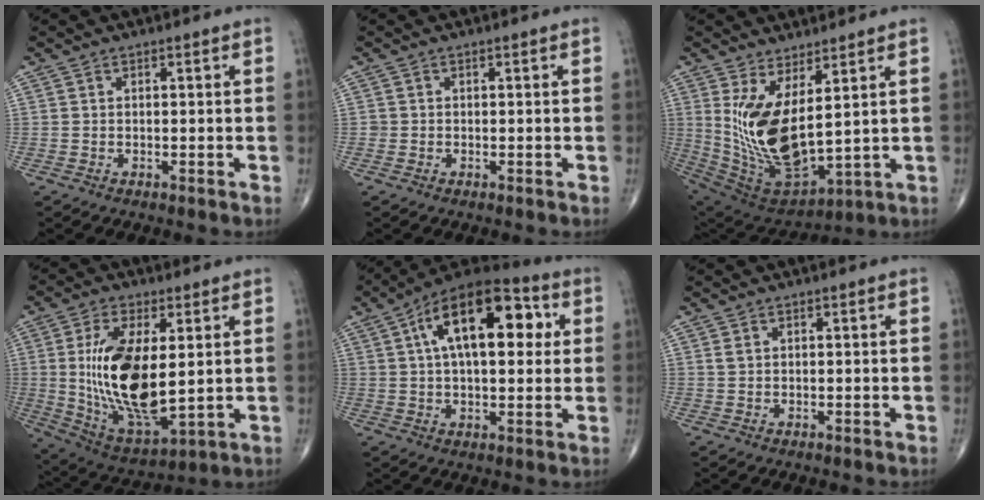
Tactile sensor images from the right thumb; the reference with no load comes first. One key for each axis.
{"total": 0.6, "fx": -0.1, "fy": 0.6, "fz": 0.0, "tx": 0.003, "ty": 0.004, "tz": -0.002}
{"total": 16.1, "fx": 3.7, "fy": 6.6, "fz": 14.1, "tx": -0.276, "ty": -0.045, "tz": 0.098}
{"total": 19.2, "fx": 1.8, "fy": 8.7, "fz": 17.1, "tx": -0.317, "ty": -0.022, "tz": 0.049}
{"total": 19.9, "fx": 5.2, "fy": 9.8, "fz": 16.6, "tx": -0.237, "ty": 0.023, "tz": 0.070}
{"total": 1.0, "fx": 0.4, "fy": 0.7, "fz": 0.6, "tx": -0.011, "ty": 0.002, "tz": 0.010}